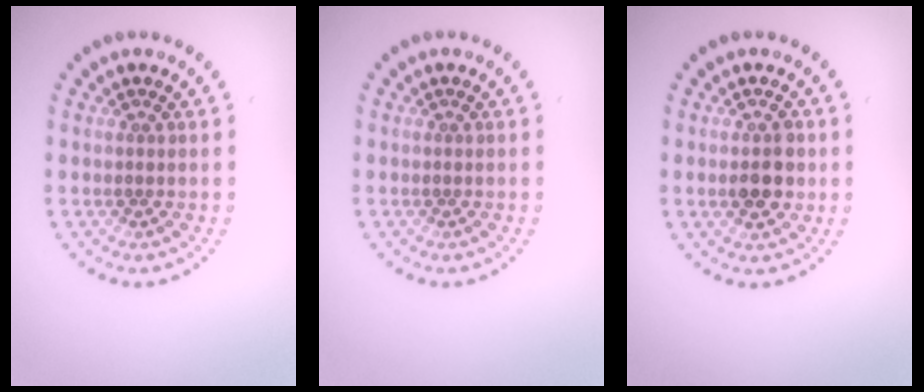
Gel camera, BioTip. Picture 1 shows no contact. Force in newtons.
{"total": 0.0}
{"total": 2.8, "press": 2.8, "slide": 0.3}